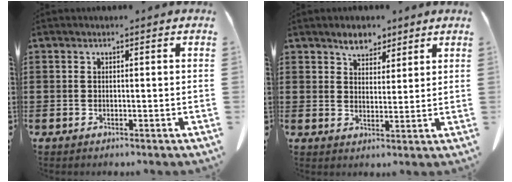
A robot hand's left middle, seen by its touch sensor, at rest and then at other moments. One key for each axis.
{"total": 4.3, "fx": 3.6, "fy": 2.1, "fz": 1.1, "tx": -0.024, "ty": -0.003, "tz": 0.068}